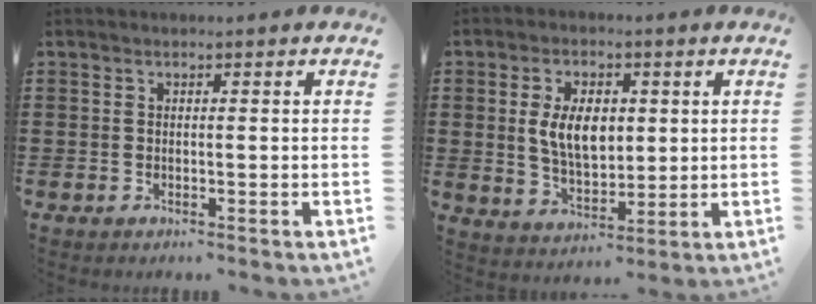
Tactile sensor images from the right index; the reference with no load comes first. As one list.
[{"total": 8.2, "force": [1.2, 4.4, 6.8], "torque": [-0.135, 0.008, 0.017]}]